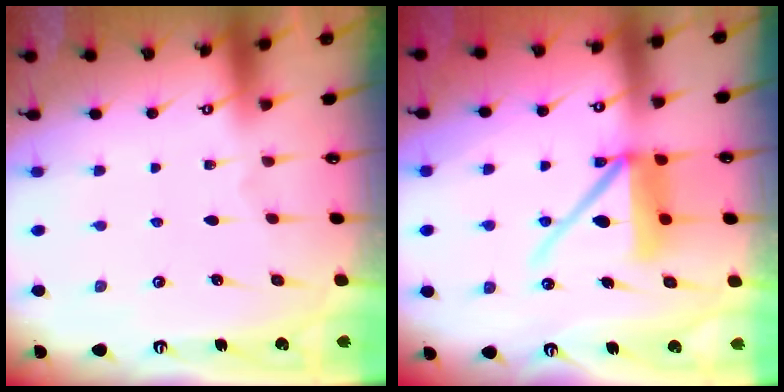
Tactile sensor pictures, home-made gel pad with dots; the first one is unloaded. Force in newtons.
{"total": 12.3, "press": 12.2, "slide": 1.6}